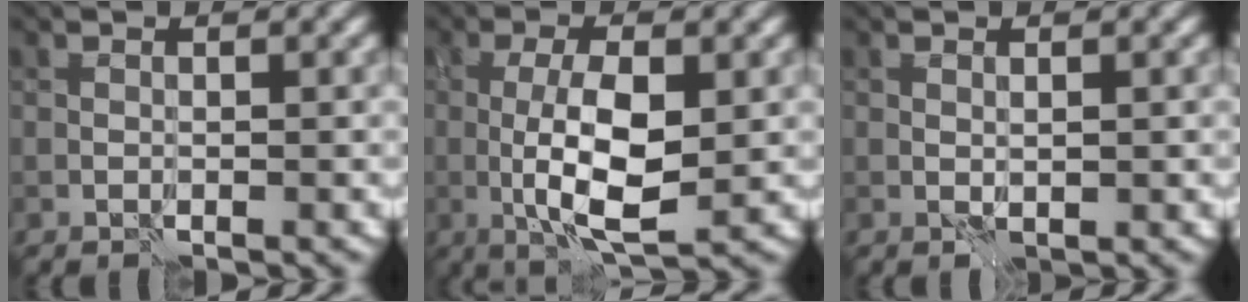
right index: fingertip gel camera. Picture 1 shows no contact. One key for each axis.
{"total": 6.6, "fx": -0.3, "fy": 2.2, "fz": 6.2, "tx": -0.118, "ty": -0.005, "tz": -0.006}
{"total": 0.6, "fx": 0.2, "fy": 0.2, "fz": 0.5, "tx": -0.005, "ty": 0.001, "tz": 0.005}